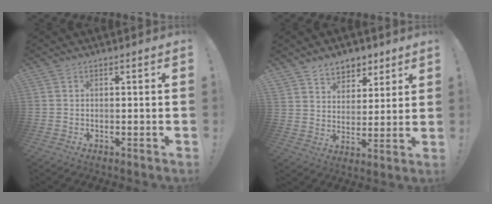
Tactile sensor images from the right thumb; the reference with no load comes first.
{"total": 8.5, "force": [6.2, 5.7, 1.0], "torque": [-0.010, -0.050, 0.123]}